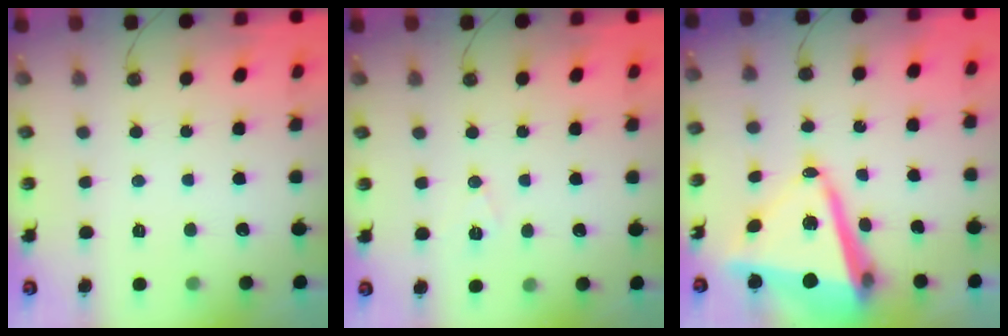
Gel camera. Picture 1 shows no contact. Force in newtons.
{"total": 6.4, "press": 4.5, "slide": 4.5}
{"total": 14.2, "press": 14.0, "slide": 2.0}